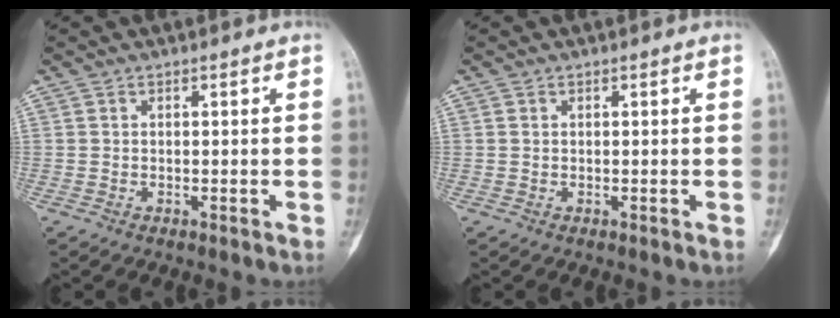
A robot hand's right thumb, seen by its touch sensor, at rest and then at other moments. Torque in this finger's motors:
{"motor_torque": [-0.14, -0.05, -0.12, 0.26, -0.06]}